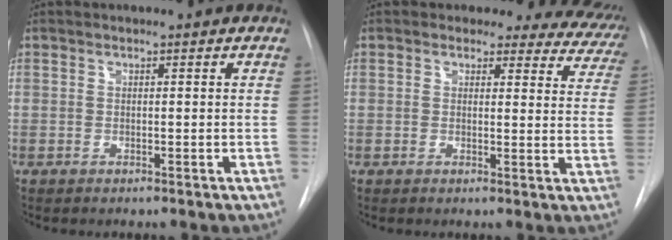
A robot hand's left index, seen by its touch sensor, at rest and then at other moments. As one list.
[{"total": 7.4, "force": [6.6, 3.5, 0.3], "torque": [0.047, -0.017, 0.036]}]